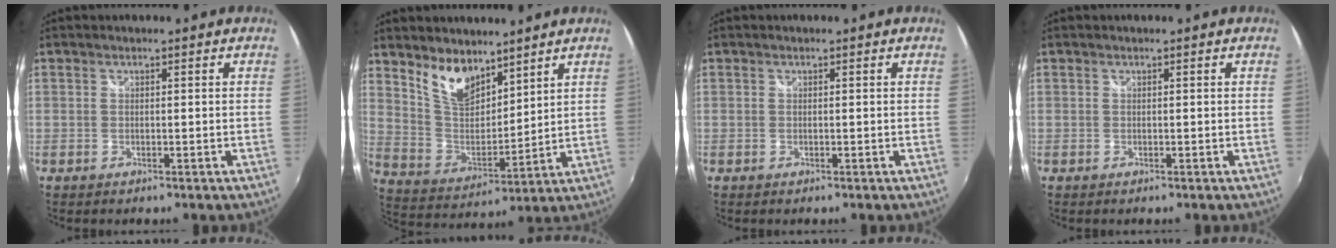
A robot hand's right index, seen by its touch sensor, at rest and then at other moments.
{"total": 10.9, "force": [7.7, 5.3, 5.6], "torque": [-0.106, 0.001, 0.156]}
{"total": 0.0}
{"total": 0.0}